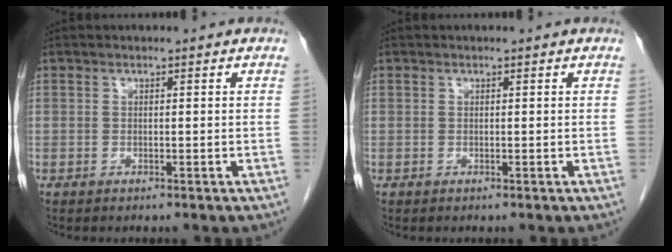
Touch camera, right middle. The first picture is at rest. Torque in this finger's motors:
{"motor_torque": [0.00, 0.00, 0.00, -0.01]}